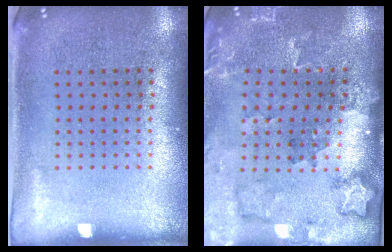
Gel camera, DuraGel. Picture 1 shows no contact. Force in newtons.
{"total": 1.8, "press": 1.8, "slide": 0.3}